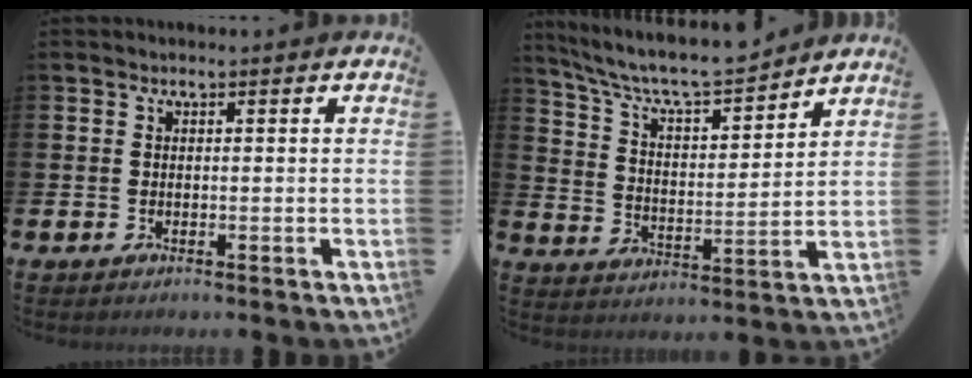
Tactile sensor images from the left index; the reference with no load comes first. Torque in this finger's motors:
{"motor_torque": [0.26, -0.50, 0.77, 0.21]}